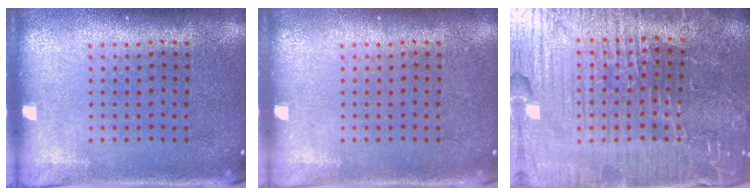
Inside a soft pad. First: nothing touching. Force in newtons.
{"total": 0.0}
{"total": 6.2, "press": 5.8, "slide": 2.1}